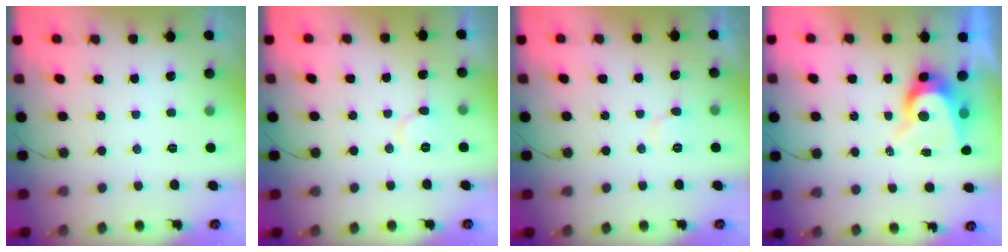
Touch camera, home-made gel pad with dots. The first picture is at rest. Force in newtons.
{"total": 5.6, "press": 5.6, "slide": 0.5}
{"total": 6.3, "press": 6.3, "slide": 0.7}
{"total": 8.0, "press": 8.0, "slide": 0.6}